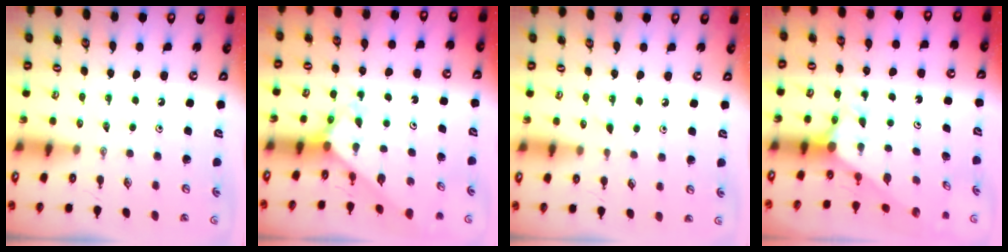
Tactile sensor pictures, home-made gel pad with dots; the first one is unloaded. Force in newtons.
{"total": 2.7, "press": 2.7, "slide": 0.2}
{"total": 3.9, "press": 3.9, "slide": 0.4}
{"total": 2.7, "press": 2.7, "slide": 0.0}